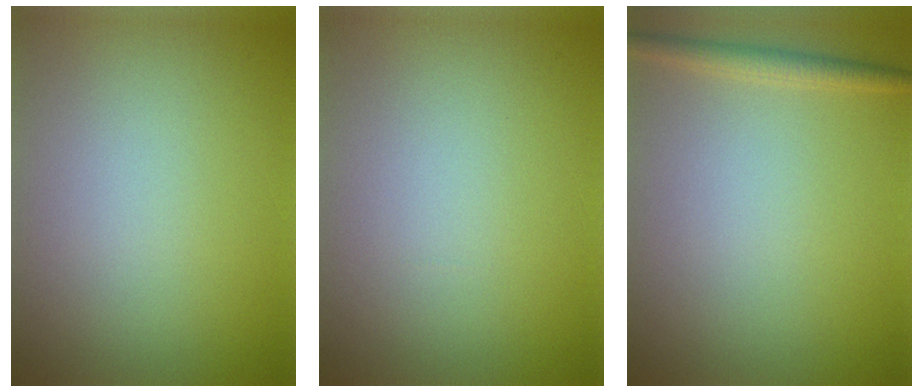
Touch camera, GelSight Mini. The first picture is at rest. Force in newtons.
{"total": 0.0}
{"total": 1.7, "press": 1.7, "slide": 0.1}